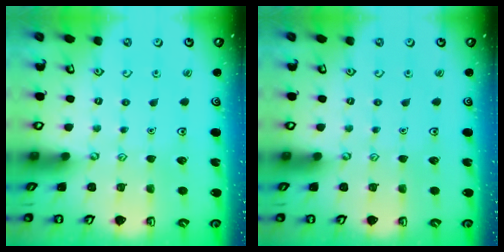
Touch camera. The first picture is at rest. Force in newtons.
{"total": 0.0}